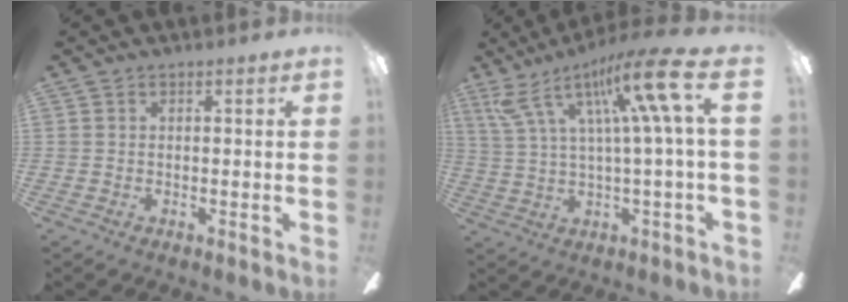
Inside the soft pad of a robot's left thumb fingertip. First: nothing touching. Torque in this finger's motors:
{"motor_torque": [-0.06, 0.55, 1.13, -0.53, 0.17]}